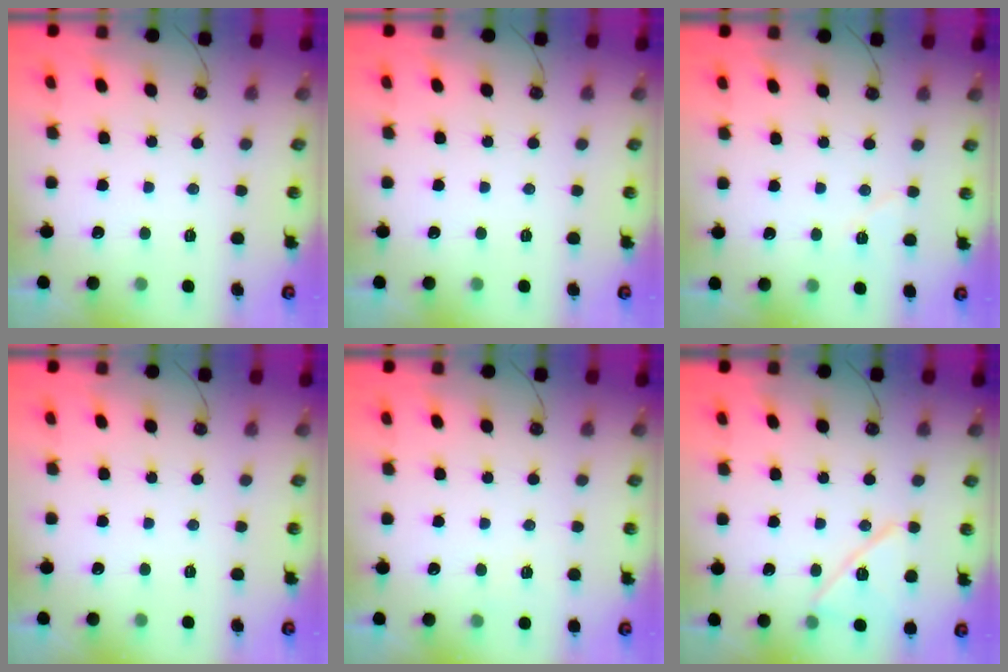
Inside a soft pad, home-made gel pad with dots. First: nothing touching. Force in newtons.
{"total": 0.0}
{"total": 5.4, "press": 5.3, "slide": 1.2}
{"total": 0.0}
{"total": 2.5, "press": 2.4, "slide": 0.4}
{"total": 13.2, "press": 13.2, "slide": 0.6}